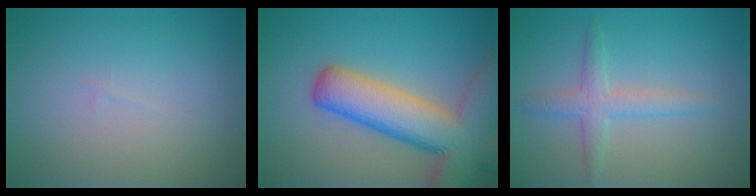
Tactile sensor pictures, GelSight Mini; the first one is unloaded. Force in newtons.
{"total": 10.5, "press": 10.5, "slide": 0.7}
{"total": 2.6, "press": 2.6, "slide": 0.1}